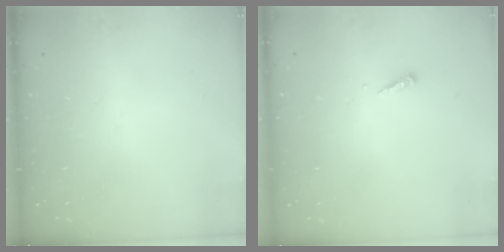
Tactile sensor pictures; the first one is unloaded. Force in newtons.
{"total": 3.5, "press": 3.5, "slide": 0.2}